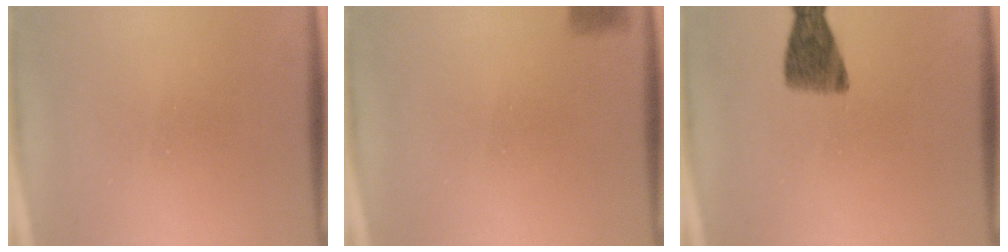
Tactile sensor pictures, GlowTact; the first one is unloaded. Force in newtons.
{"total": 2.9}
{"total": 5.4}